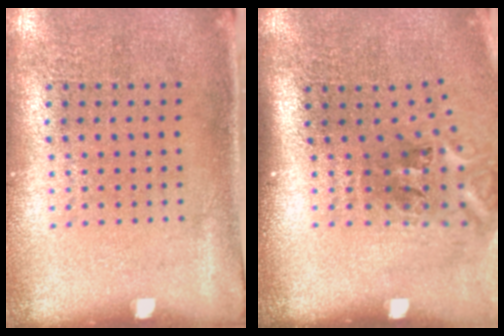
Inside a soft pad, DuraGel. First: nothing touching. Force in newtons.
{"total": 2.3, "press": 1.4, "slide": 1.8}